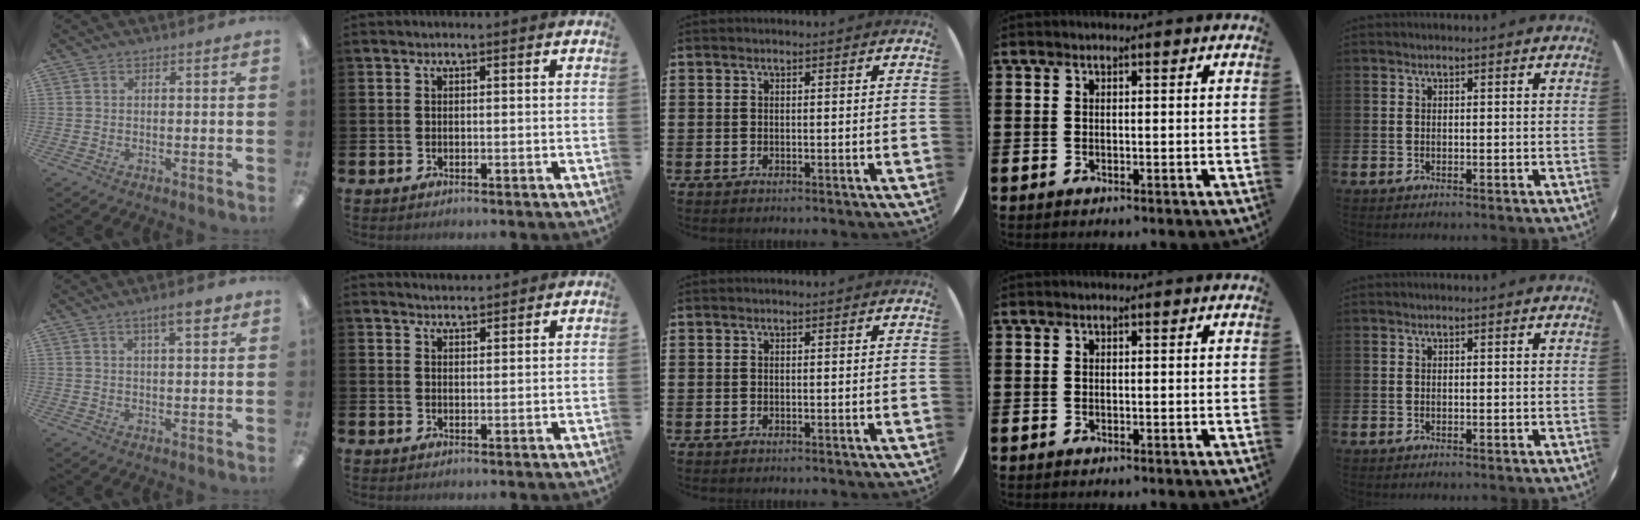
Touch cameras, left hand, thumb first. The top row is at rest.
{"thumb": {"total": 5.7, "force": [3.3, 1.7, 4.3], "torque": [-0.059, -0.009, 0.050]}, "index": {"total": 2.8, "force": [2.8, 0.3, -0.1], "torque": [-0.002, -0.015, 0.051]}}